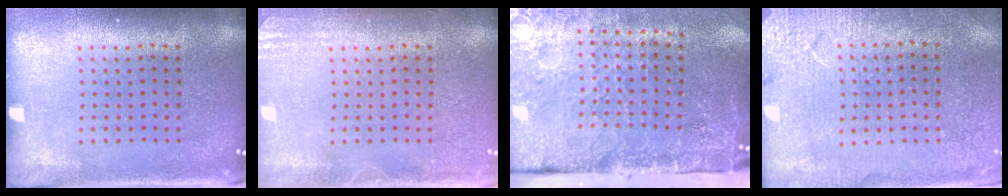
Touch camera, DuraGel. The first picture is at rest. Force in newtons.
{"total": 1.8, "press": 1.8, "slide": 0.2}
{"total": 4.8, "press": 3.6, "slide": 3.2}
{"total": 2.5, "press": 2.5, "slide": 0.2}